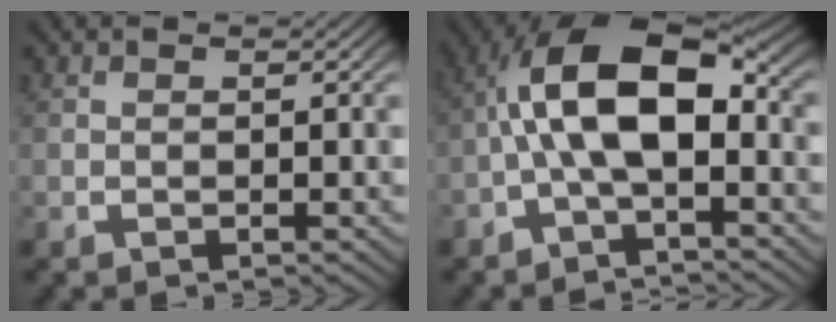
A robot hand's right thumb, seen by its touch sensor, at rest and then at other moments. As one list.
[{"total": 10.5, "force": [-0.3, 6.1, 8.6], "torque": [-0.174, -0.015, -0.001]}]